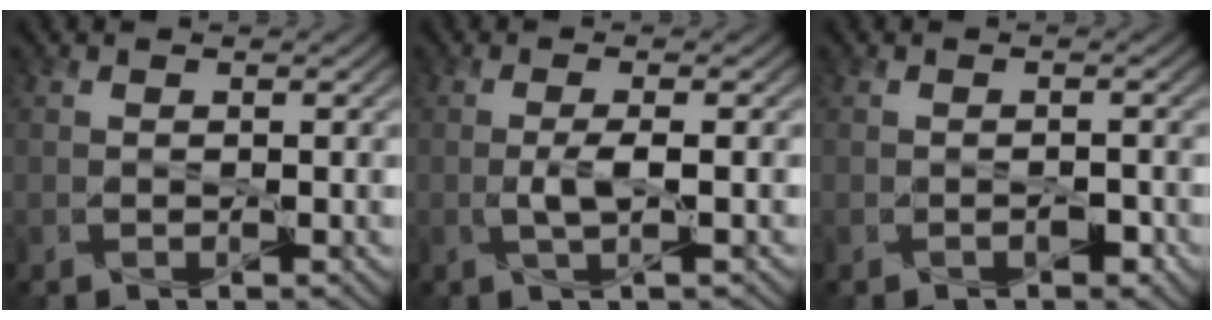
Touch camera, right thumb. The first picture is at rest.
{"total": 2.4, "force": [-0.3, 0.3, 2.4], "torque": [-0.050, 0.003, -0.009]}
{"total": 1.2, "force": [-0.7, 0.6, 0.8], "torque": [-0.013, -0.001, -0.011]}